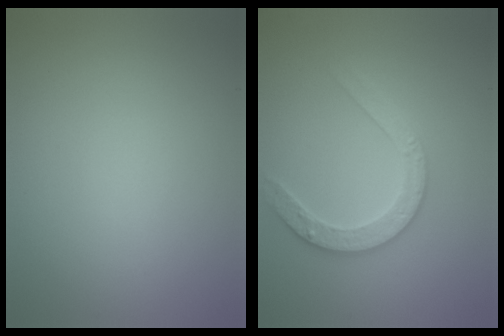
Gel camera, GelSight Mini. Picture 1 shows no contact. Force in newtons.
{"total": 3.0, "press": 2.9, "slide": 0.5}